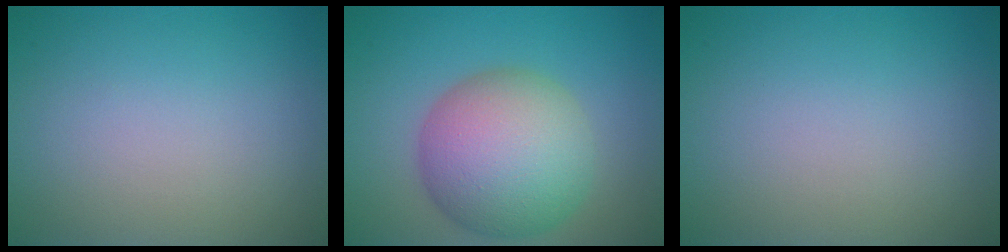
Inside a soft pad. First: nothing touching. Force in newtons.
{"total": 9.4, "press": 9.3, "slide": 0.4}
{"total": 0.0}